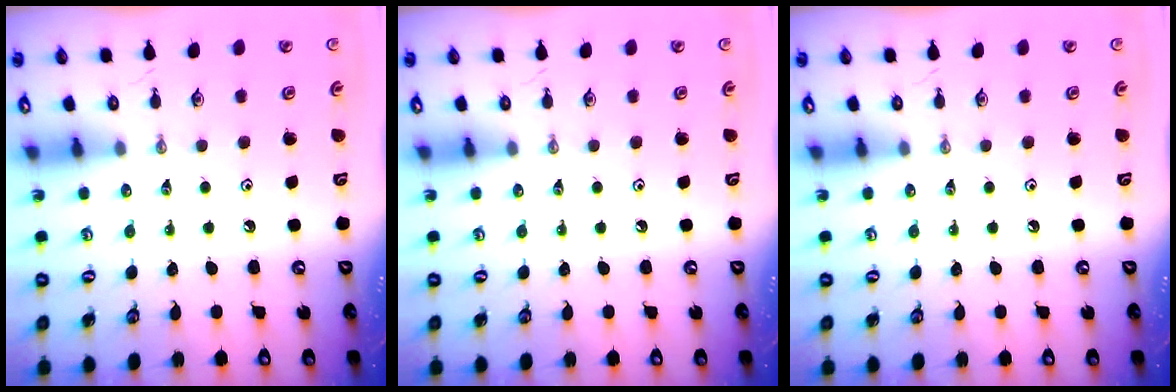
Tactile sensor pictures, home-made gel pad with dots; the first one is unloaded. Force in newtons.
{"total": 0.0}
{"total": 0.0}